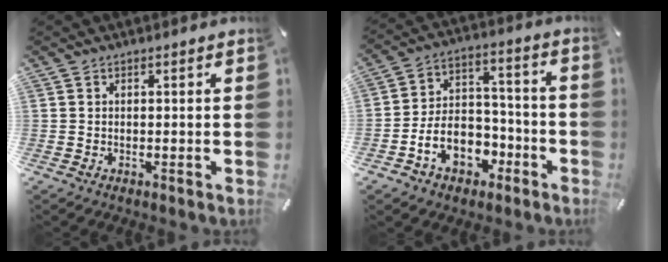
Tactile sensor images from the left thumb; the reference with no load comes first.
{"total": 11.9, "force": [-5.0, 9.0, 5.9], "torque": [-0.106, 0.035, -0.082]}